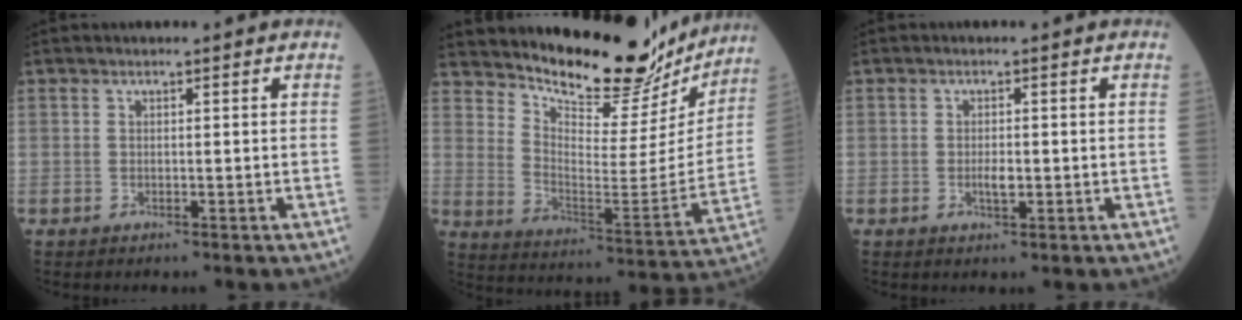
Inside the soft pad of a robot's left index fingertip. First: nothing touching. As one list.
[{"total": 20.0, "force": [18.3, 5.3, 6.2], "torque": [-0.094, -0.051, 0.253]}, {"total": 1.8, "force": [-0.3, 0.6, 1.6], "torque": [-0.034, -0.001, -0.003]}]